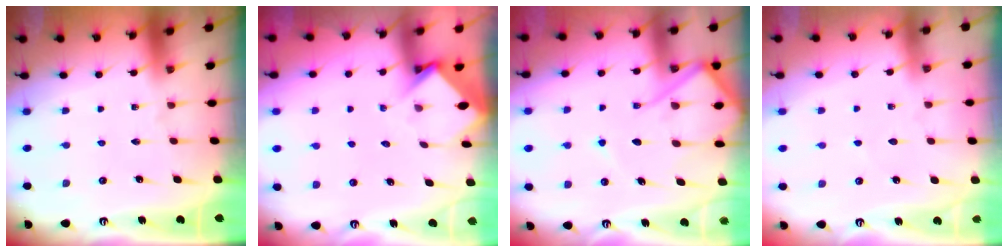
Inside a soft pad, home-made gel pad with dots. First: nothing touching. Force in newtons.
{"total": 3.2, "press": 3.2, "slide": 0.3}
{"total": 12.1, "press": 12.1, "slide": 1.0}
{"total": 2.5, "press": 2.5, "slide": 0.4}